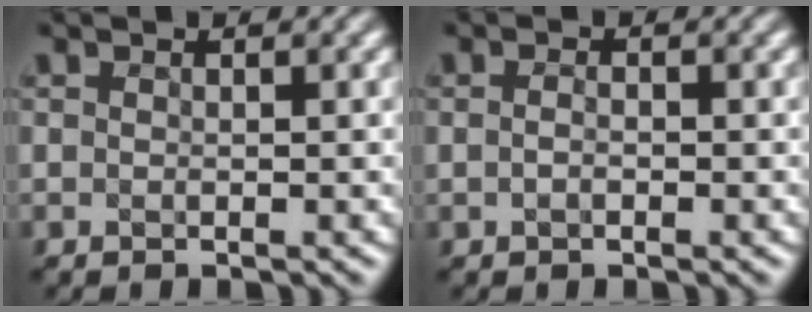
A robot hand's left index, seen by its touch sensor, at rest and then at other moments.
{"total": 0.7, "force": [-0.1, 0.3, 0.6], "torque": [-0.012, 0.004, -0.005]}